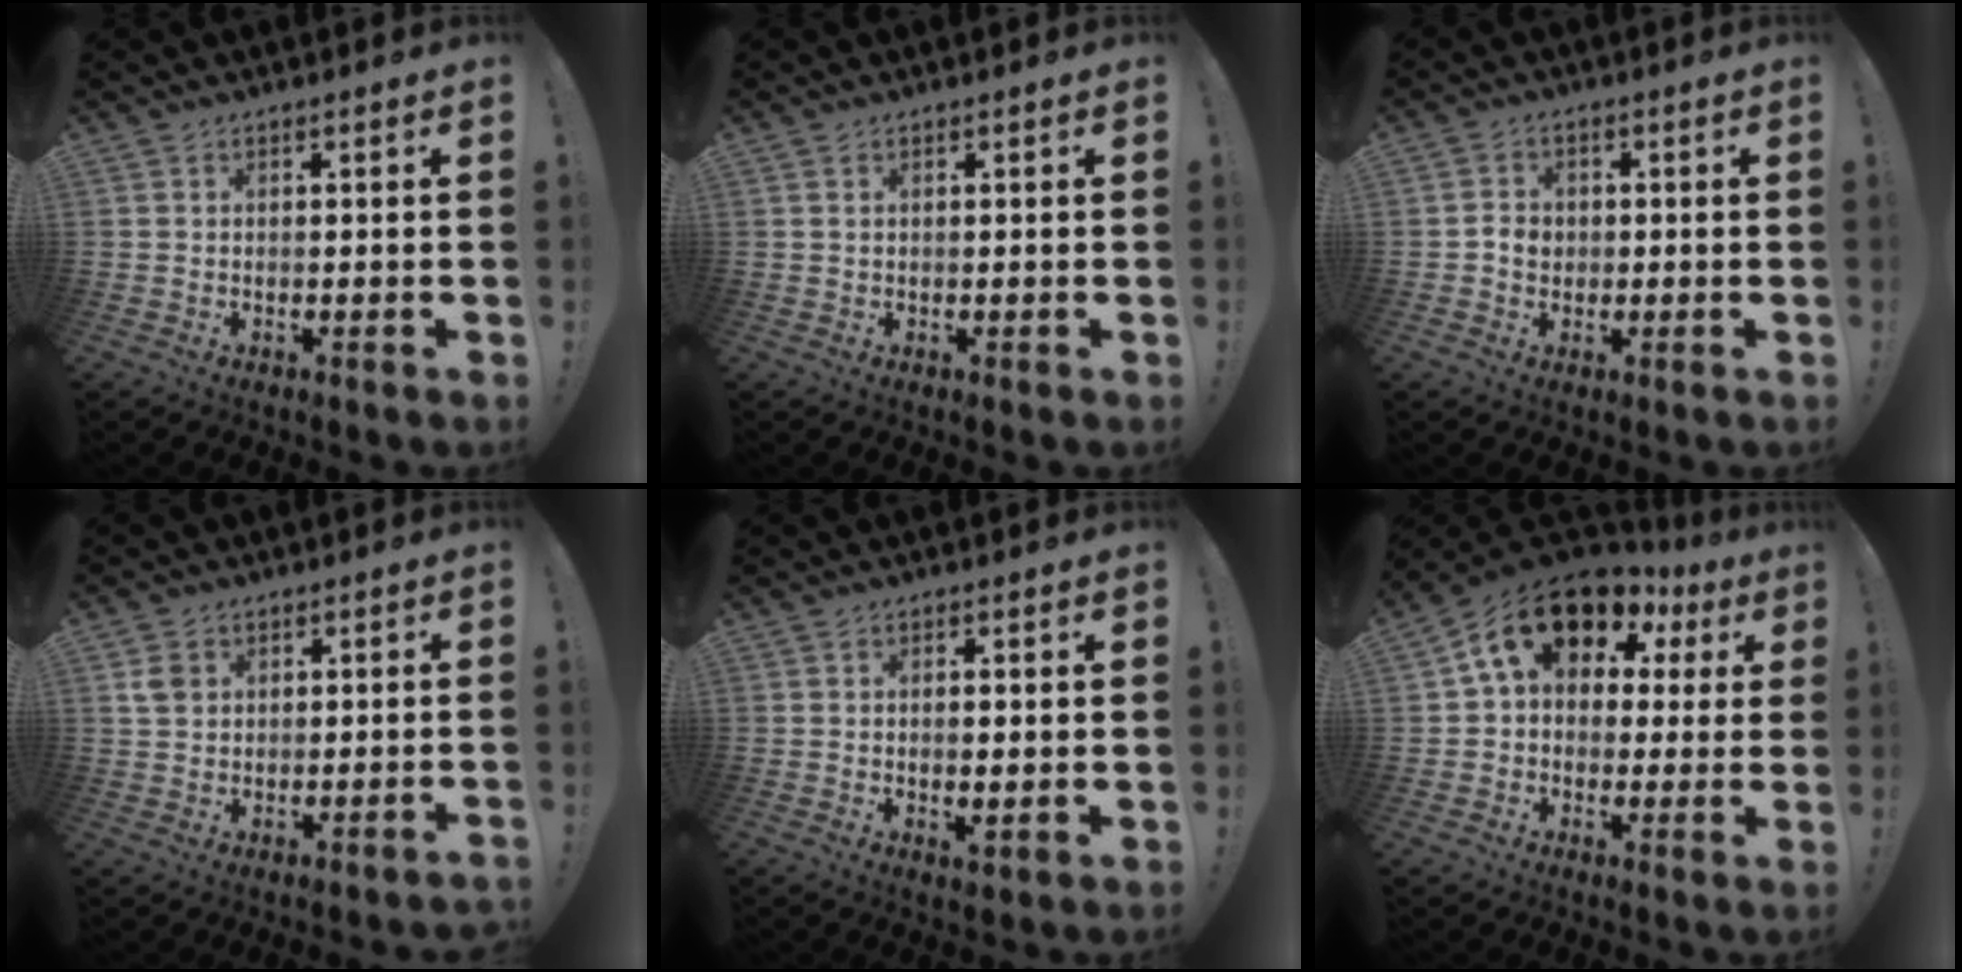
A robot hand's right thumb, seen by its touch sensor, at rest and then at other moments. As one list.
[{"total": 0.6, "force": [0.3, 0.2, 0.4], "torque": [-0.011, 0.001, 0.007]}, {"total": 4.0, "force": [-0.8, 3.4, 2.0], "torque": [-0.021, 0.007, -0.016]}, {"total": 3.7, "force": [0.4, 3.1, 1.9], "torque": [-0.023, 0.004, 0.009]}, {"total": 2.2, "force": [0.0, 0.7, 2.1], "torque": [-0.032, 0.000, 0.000]}, {"total": 16.5, "force": [8.1, 9.8, 10.4], "torque": [-0.163, -0.038, 0.146]}]